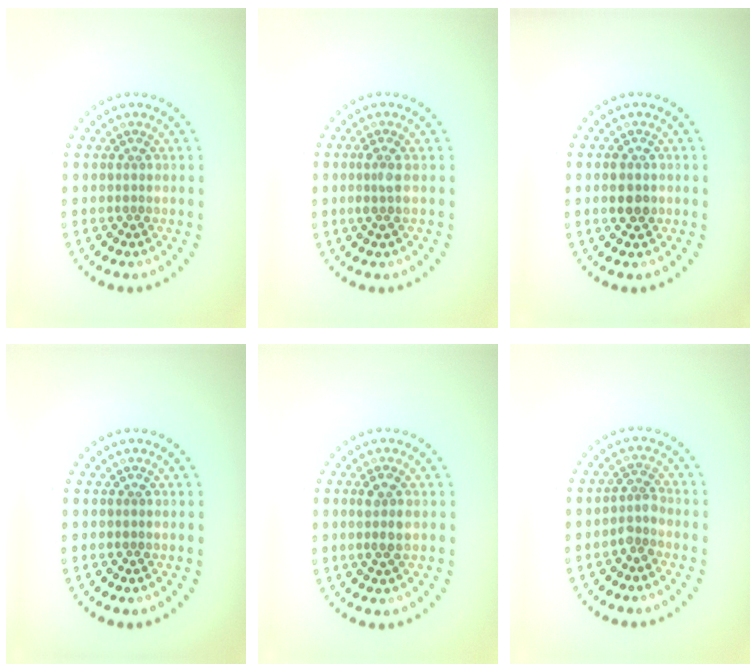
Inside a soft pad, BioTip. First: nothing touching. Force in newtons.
{"total": 1.4, "press": 1.1, "slide": 0.8}
{"total": 2.4, "press": 2.4, "slide": 0.2}
{"total": 0.0}
{"total": 1.8, "press": 1.6, "slide": 0.7}
{"total": 1.7, "press": 1.2, "slide": 1.1}